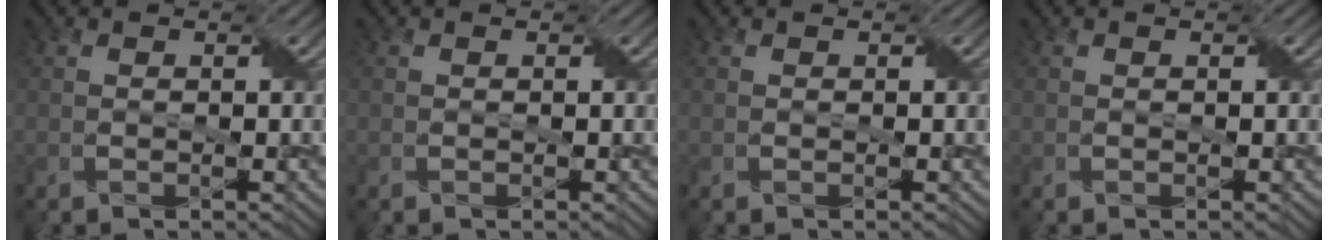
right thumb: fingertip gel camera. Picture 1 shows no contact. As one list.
[{"total": 0.0}, {"total": 0.0}, {"total": 0.0}]